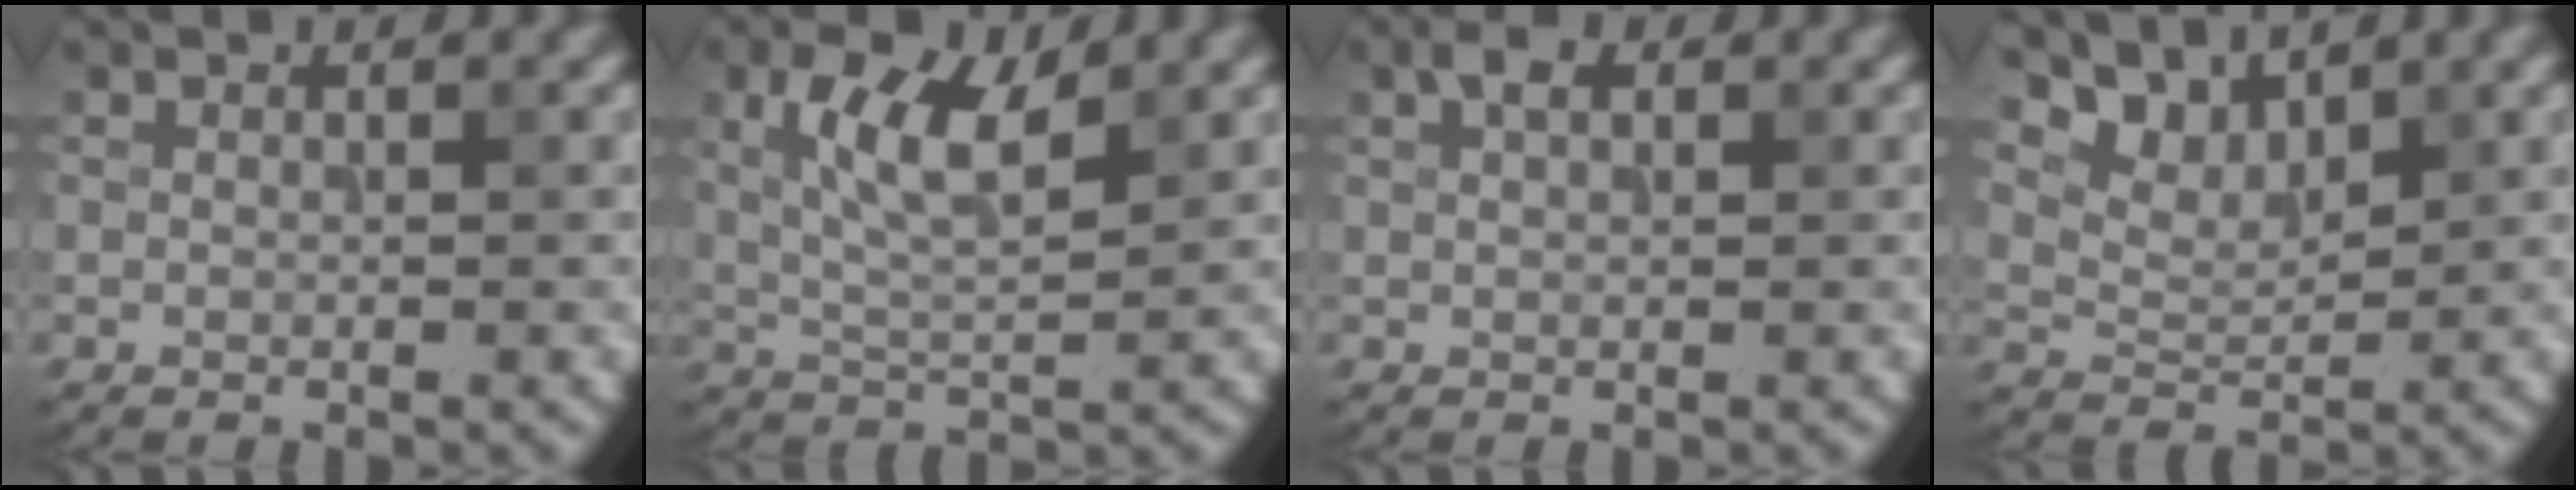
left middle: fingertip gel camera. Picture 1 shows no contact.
{"total": 5.8, "force": [2.3, 2.1, 4.9], "torque": [-0.100, 0.005, 0.041]}
{"total": 1.8, "force": [0.9, 0.9, 1.2], "torque": [-0.020, 0.008, 0.014]}
{"total": 4.0, "force": [3.5, 1.4, 1.3], "torque": [-0.037, -0.003, 0.064]}